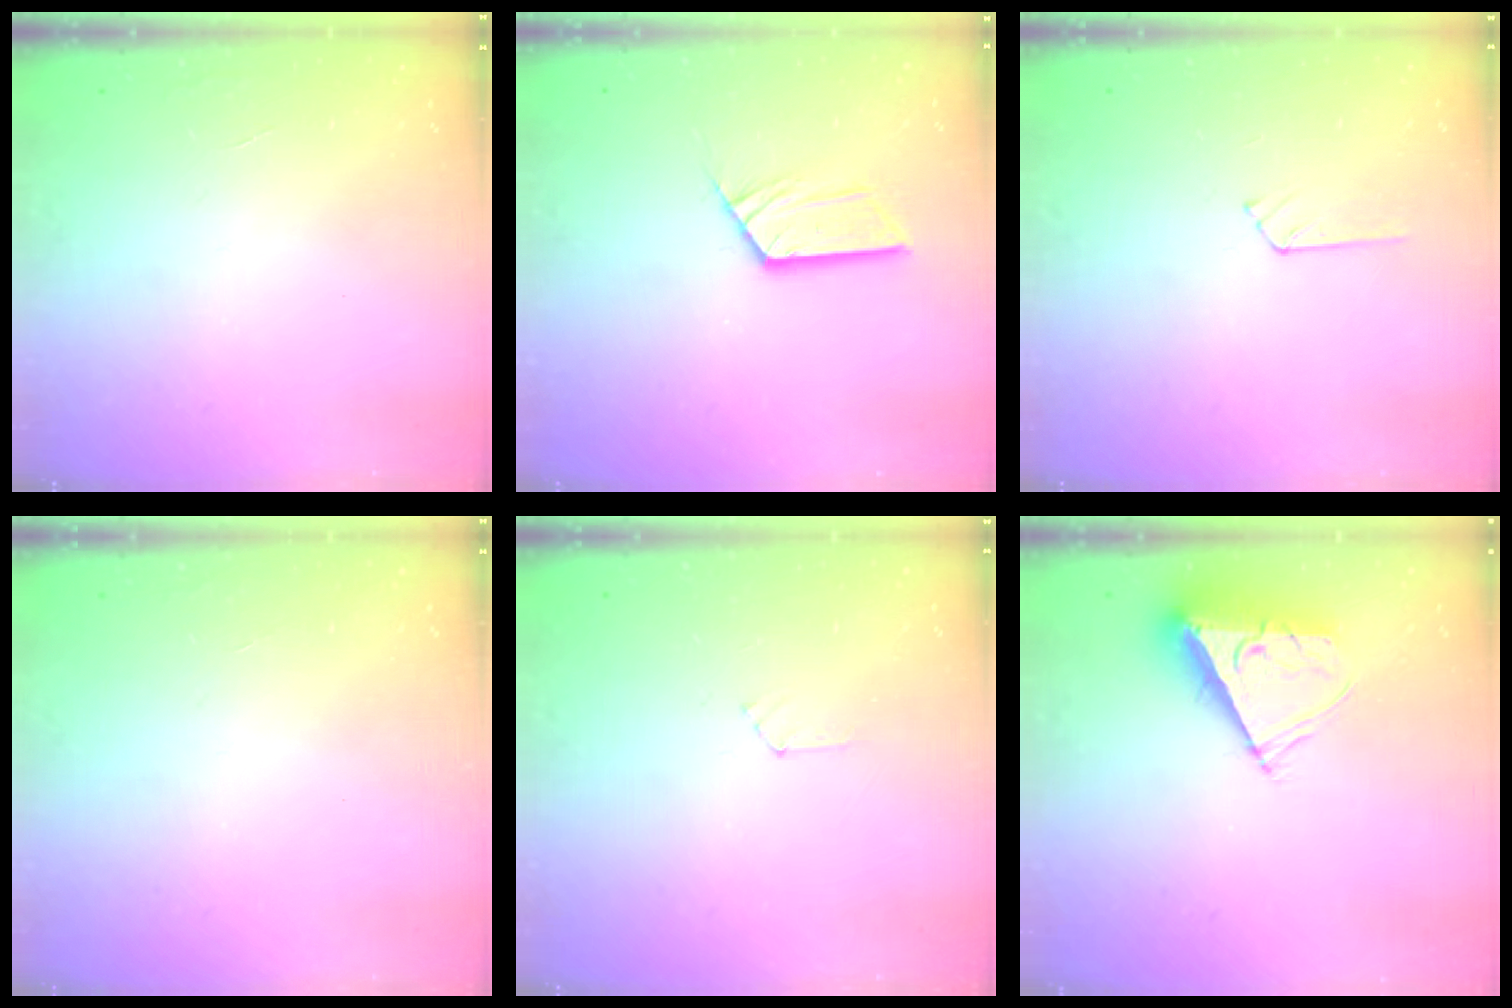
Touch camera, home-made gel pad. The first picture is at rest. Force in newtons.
{"total": 8.4, "press": 8.3, "slide": 0.4}
{"total": 2.8, "press": 2.8, "slide": 0.3}
{"total": 0.0}
{"total": 2.3, "press": 2.3, "slide": 0.3}
{"total": 8.6, "press": 8.6, "slide": 0.6}